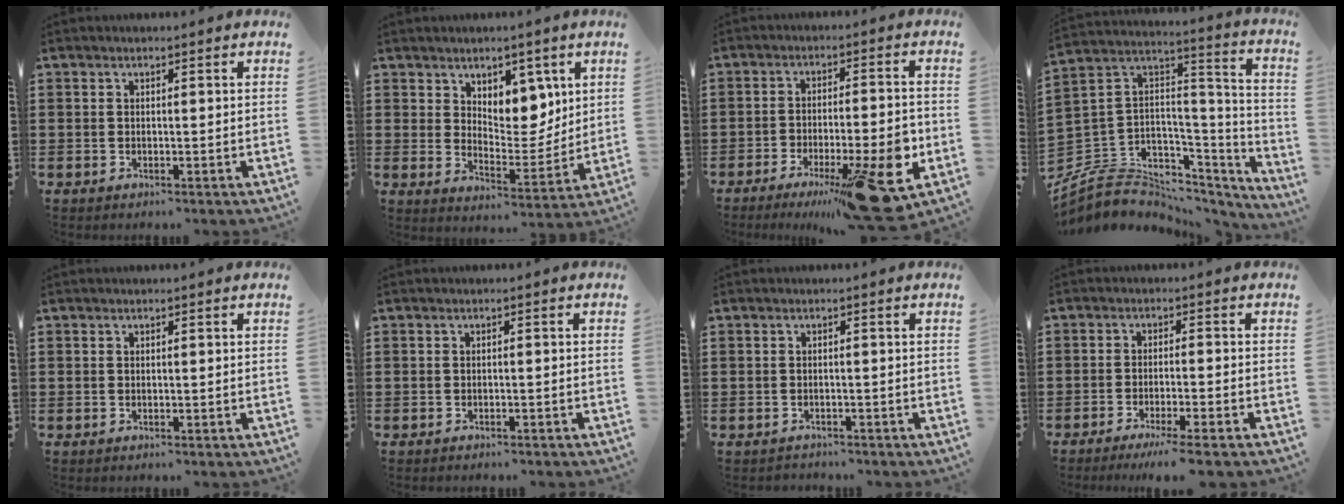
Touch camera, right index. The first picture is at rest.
{"total": 6.7, "force": [4.6, 4.4, 2.1], "torque": [-0.042, -0.021, 0.082]}
{"total": 13.6, "force": [-6.7, 2.7, 11.5], "torque": [-0.157, -0.001, -0.107]}
{"total": 6.0, "force": [-3.5, 4.9, 0.6], "torque": [-0.042, -0.017, -0.064]}
{"total": 0.0}
{"total": 0.7, "force": [-0.7, 0.0, 0.1], "torque": [-0.004, -0.001, -0.015]}
{"total": 1.0, "force": [-0.9, 0.5, -0.1], "torque": [0.000, 0.005, -0.021]}
{"total": 3.5, "force": [-2.7, -0.5, 2.1], "torque": [-0.041, -0.013, -0.053]}